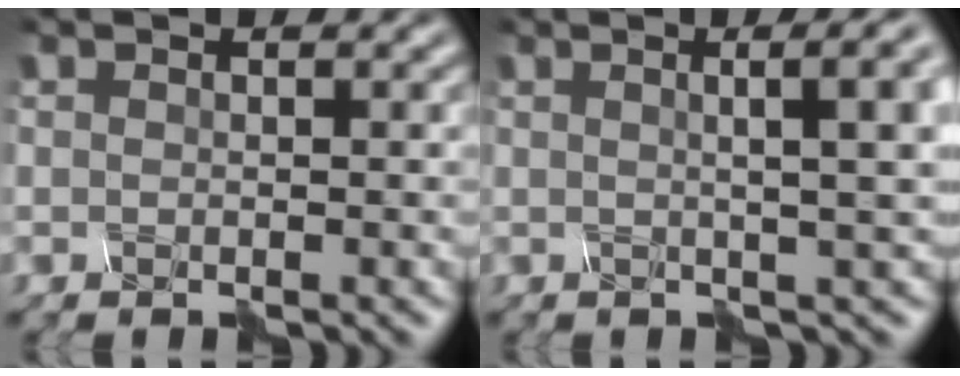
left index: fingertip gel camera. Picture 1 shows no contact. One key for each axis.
{"total": 7.3, "fx": 1.7, "fy": 2.0, "fz": 6.8, "tx": -0.052, "ty": 0.037, "tz": 0.020}